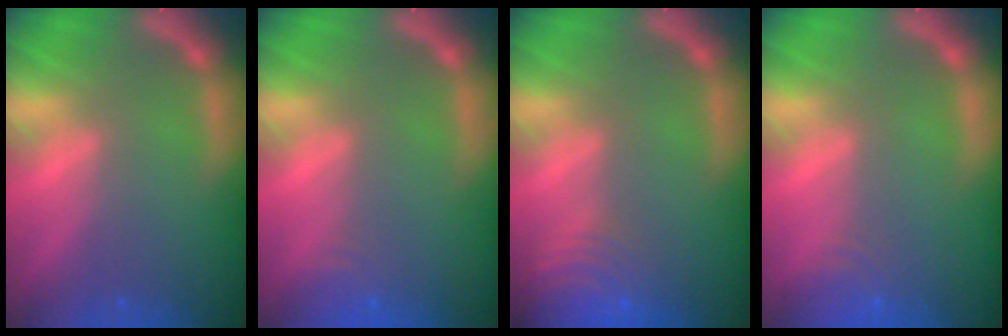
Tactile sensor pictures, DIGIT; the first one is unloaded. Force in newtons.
{"total": 2.4}
{"total": 10.0}
{"total": 3.0}